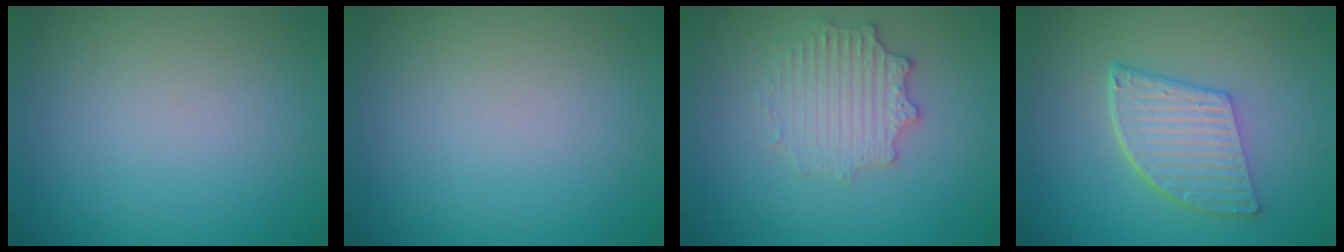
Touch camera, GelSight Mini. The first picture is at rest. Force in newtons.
{"total": 0.0}
{"total": 2.7, "press": 2.6, "slide": 0.5}
{"total": 5.7, "press": 4.2, "slide": 3.8}